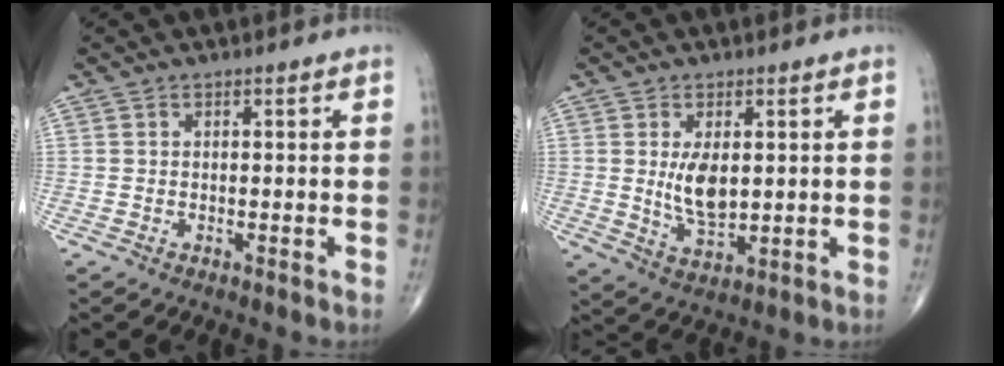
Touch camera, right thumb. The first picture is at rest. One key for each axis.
{"total": 7.0, "fx": 1.0, "fy": 3.5, "fz": 5.9, "tx": -0.098, "ty": -0.018, "tz": 0.026}